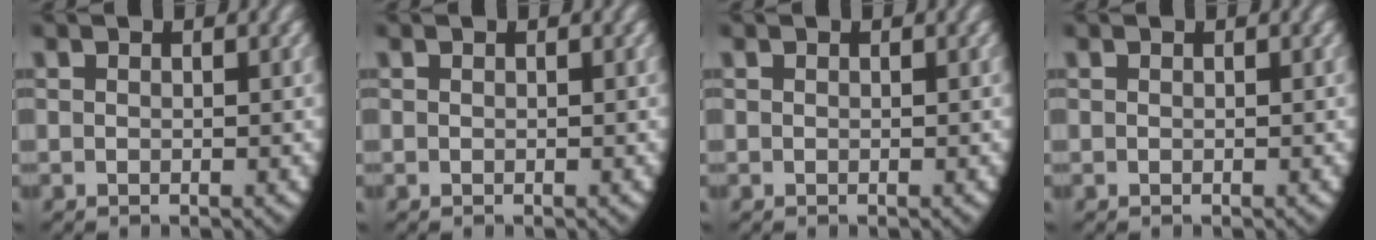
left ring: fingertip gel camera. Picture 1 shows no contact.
{"total": 0.0}
{"total": 0.0}
{"total": 0.0}